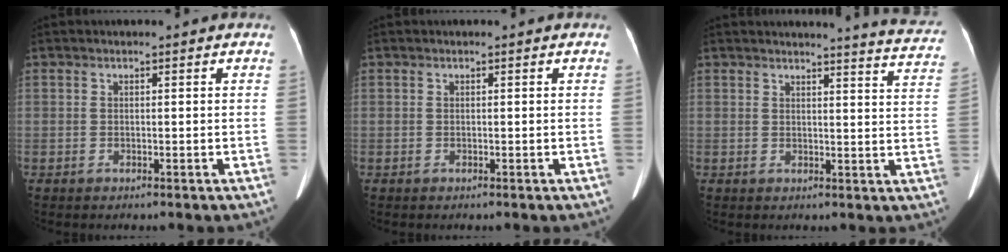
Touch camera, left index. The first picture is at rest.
{"total": 0.0}
{"total": 10.8, "force": [10.6, -0.4, 1.8], "torque": [-0.011, -0.070, 0.096]}